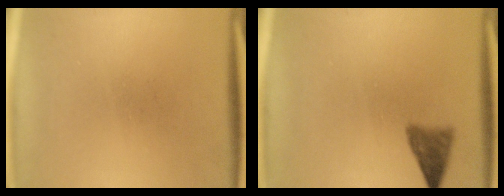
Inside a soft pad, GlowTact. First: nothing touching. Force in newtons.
{"total": 2.9}